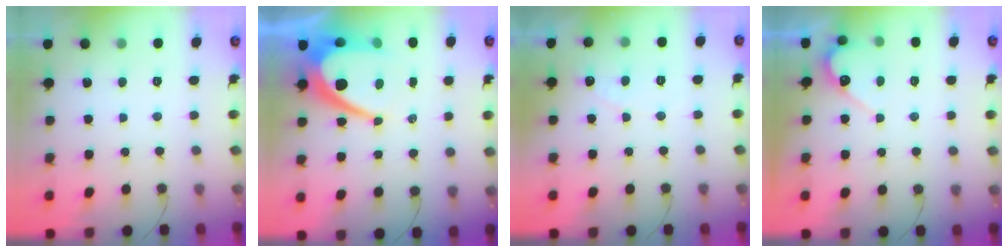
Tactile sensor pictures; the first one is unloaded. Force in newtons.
{"total": 15.8, "press": 15.7, "slide": 1.0}
{"total": 2.9, "press": 2.9, "slide": 0.2}
{"total": 5.6, "press": 5.6, "slide": 0.5}